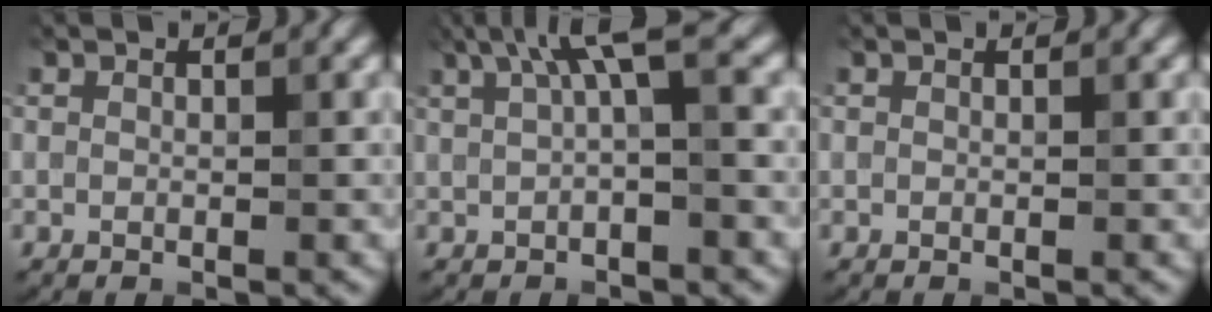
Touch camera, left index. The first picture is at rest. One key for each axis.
{"total": 4.9, "fx": 1.8, "fy": 0.9, "fz": 4.4, "tx": -0.073, "ty": 0.017, "tz": 0.027}
{"total": 0.0}